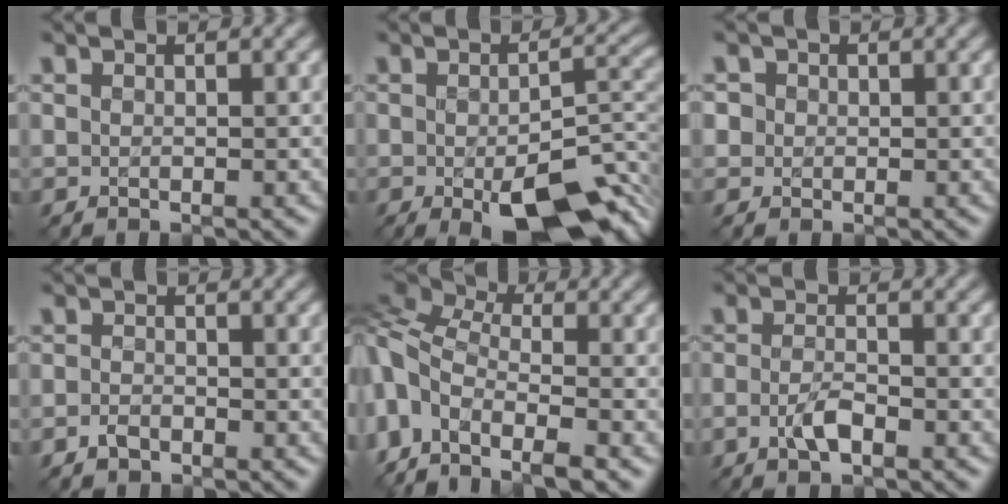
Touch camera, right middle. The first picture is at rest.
{"total": 10.5, "force": [-4.3, 3.9, 8.7], "torque": [-0.137, -0.018, -0.053]}
{"total": 1.6, "force": [0.5, 1.5, 0.5], "torque": [-0.004, 0.005, 0.003]}
{"total": 1.3, "force": [-0.9, 0.6, 0.6], "torque": [-0.011, 0.002, -0.020]}
{"total": 9.8, "force": [-3.3, 5.8, 7.3], "torque": [-0.165, -0.007, -0.067]}
{"total": 2.3, "force": [-1.1, 0.7, 1.8], "torque": [-0.039, 0.001, -0.026]}